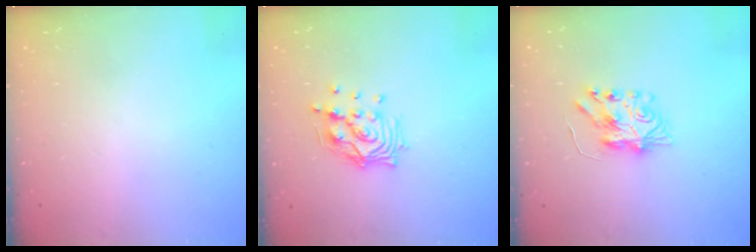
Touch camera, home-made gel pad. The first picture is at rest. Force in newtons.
{"total": 12.0, "press": 12.0, "slide": 0.9}
{"total": 7.4, "press": 7.4, "slide": 0.4}